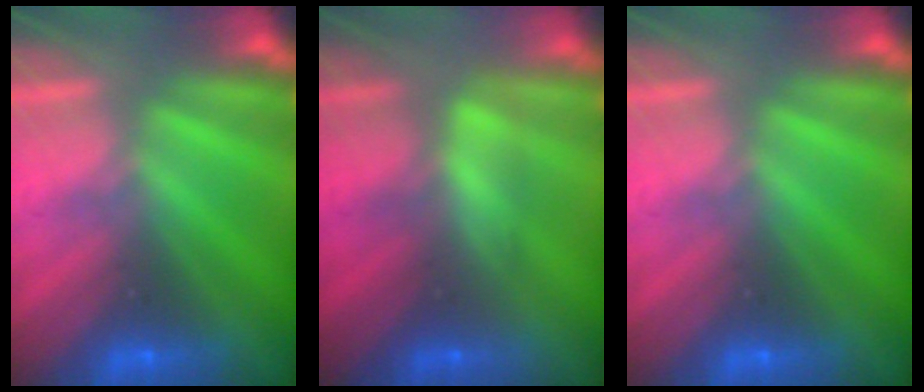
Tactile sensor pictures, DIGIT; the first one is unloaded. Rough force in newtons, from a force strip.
{"total": 2.3}
{"total": 0.0}